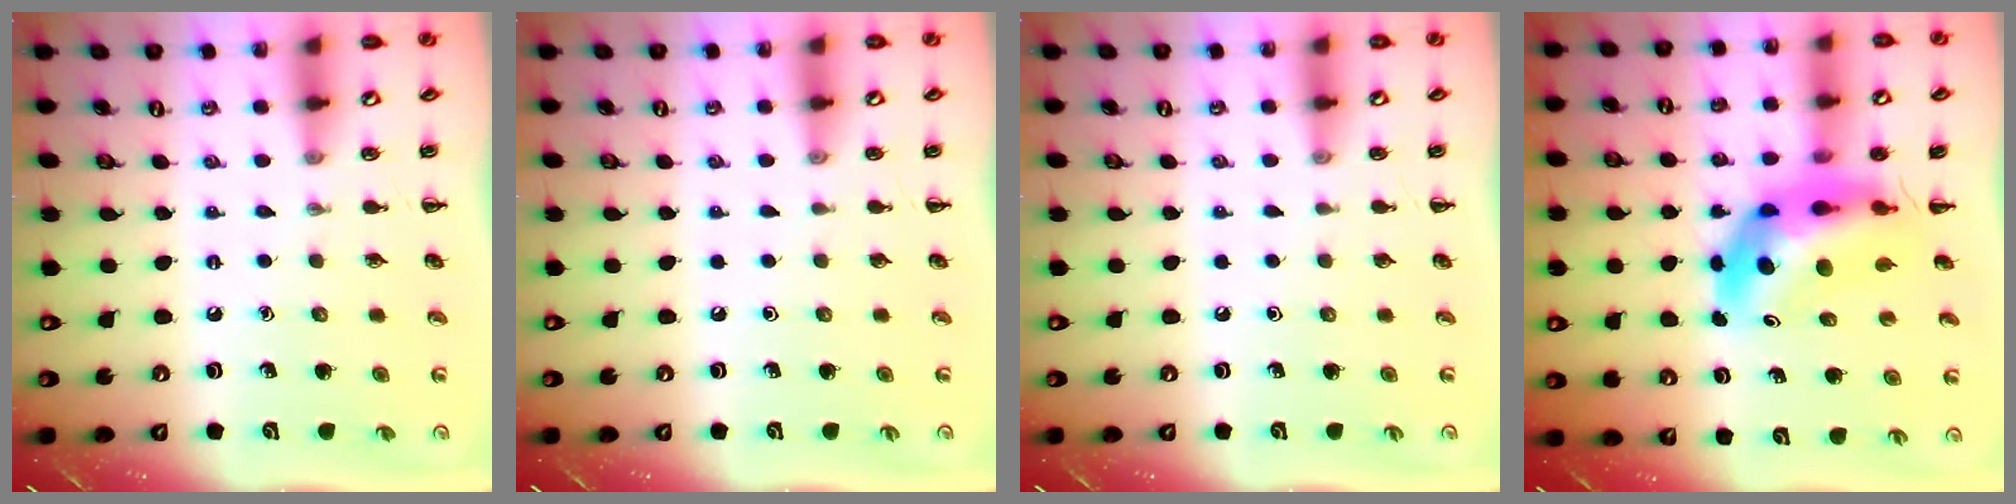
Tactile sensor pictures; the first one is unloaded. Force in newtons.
{"total": 0.0}
{"total": 0.0}
{"total": 11.0, "press": 10.4, "slide": 3.5}